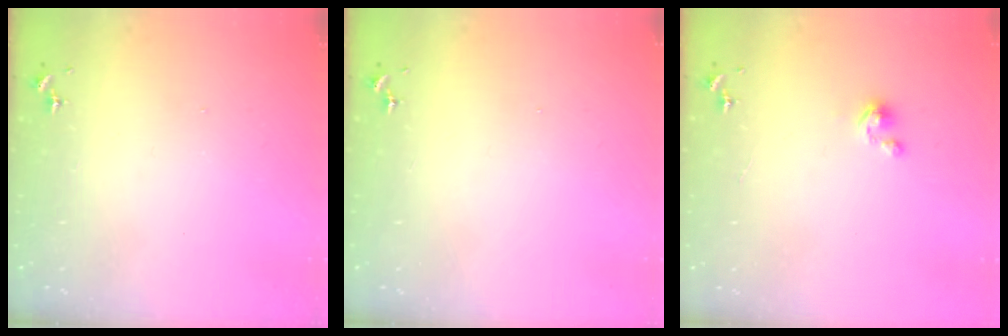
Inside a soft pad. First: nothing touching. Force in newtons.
{"total": 0.0}
{"total": 2.4, "press": 2.4, "slide": 0.2}